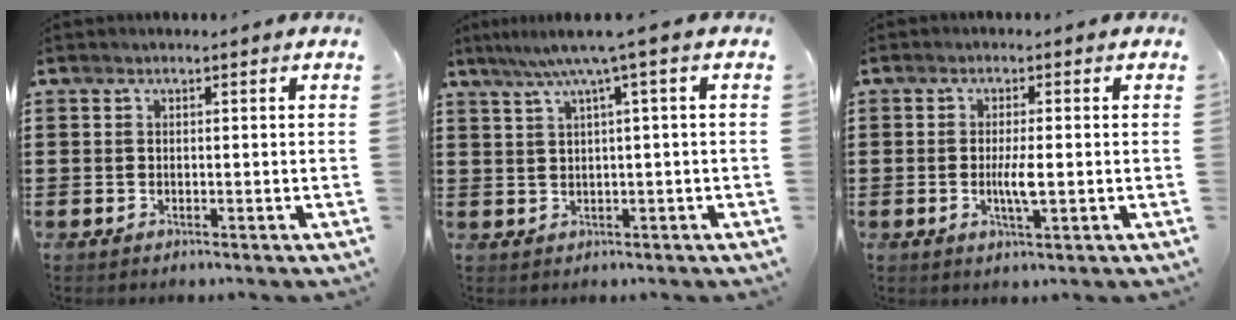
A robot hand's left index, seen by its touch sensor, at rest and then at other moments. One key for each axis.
{"total": 4.6, "fx": 1.8, "fy": -0.5, "fz": 4.2, "tx": -0.086, "ty": -0.004, "tz": 0.025}
{"total": 3.7, "fx": -0.3, "fy": 0.5, "fz": 3.6, "tx": -0.063, "ty": -0.002, "tz": -0.006}